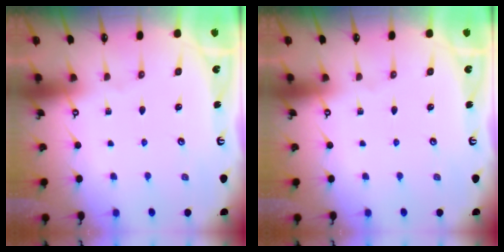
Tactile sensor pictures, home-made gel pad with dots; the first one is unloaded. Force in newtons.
{"total": 0.0}